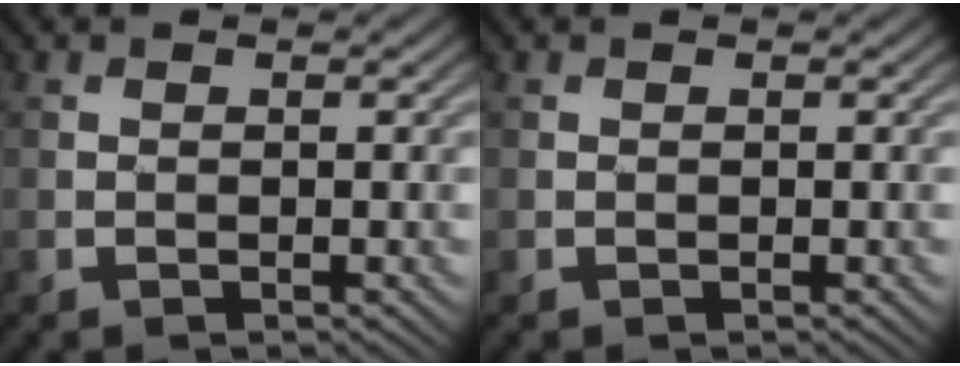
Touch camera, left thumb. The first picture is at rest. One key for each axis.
{"total": 0.0}